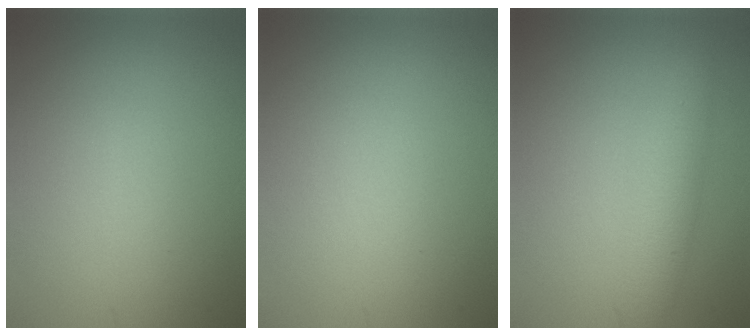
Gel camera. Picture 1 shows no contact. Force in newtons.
{"total": 0.0}
{"total": 2.6, "press": 2.6, "slide": 0.2}